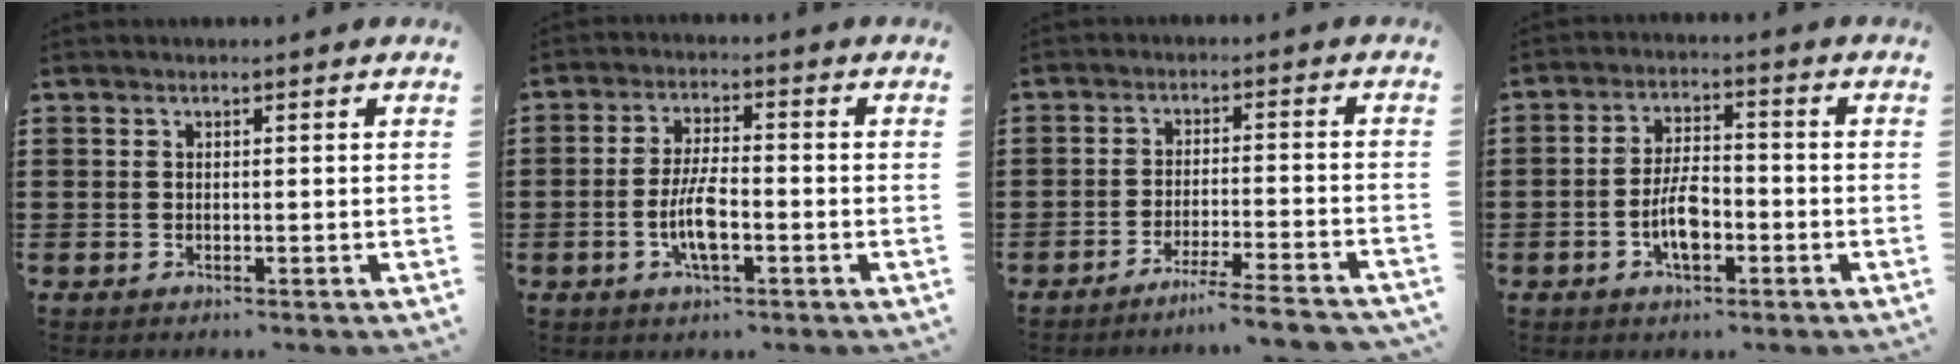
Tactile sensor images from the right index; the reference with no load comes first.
{"total": 6.5, "force": [-1.8, 1.9, 5.9], "torque": [-0.128, -0.003, -0.040]}
{"total": 5.1, "force": [-4.6, -0.7, 2.2], "torque": [-0.035, -0.015, -0.087]}
{"total": 6.3, "force": [-2.0, 2.7, 5.3], "torque": [-0.109, 0.005, -0.040]}